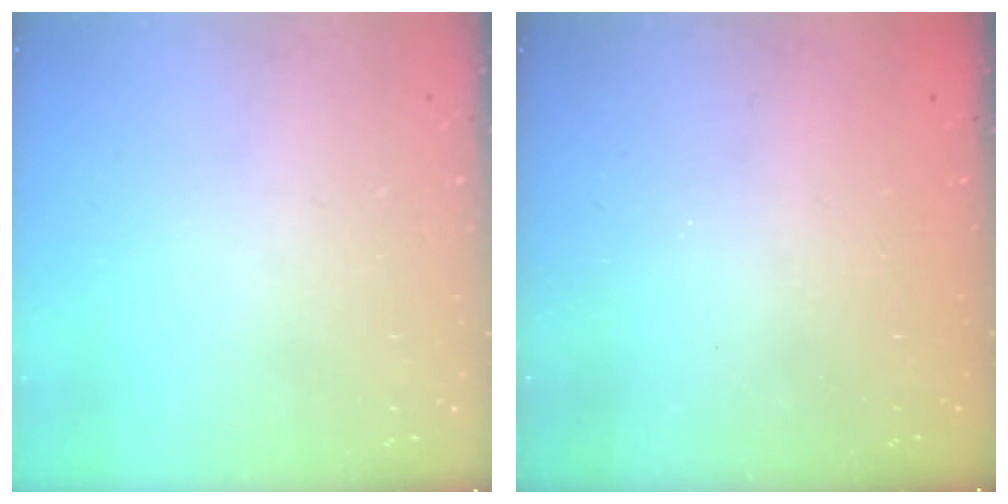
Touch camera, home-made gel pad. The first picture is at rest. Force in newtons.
{"total": 2.5, "press": 2.4, "slide": 0.7}